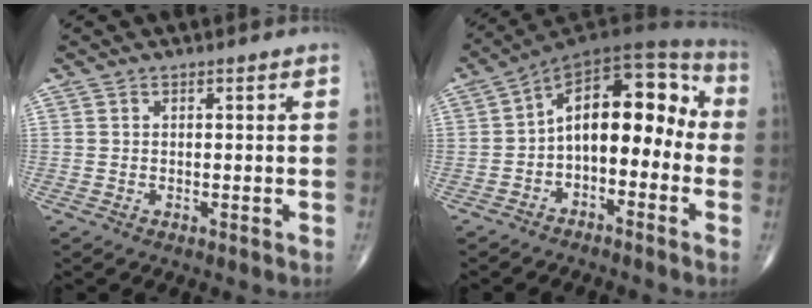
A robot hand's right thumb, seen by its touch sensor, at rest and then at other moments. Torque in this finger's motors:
{"motor_torque": [0.36, 1.09, 1.16, 0.41, 0.12]}